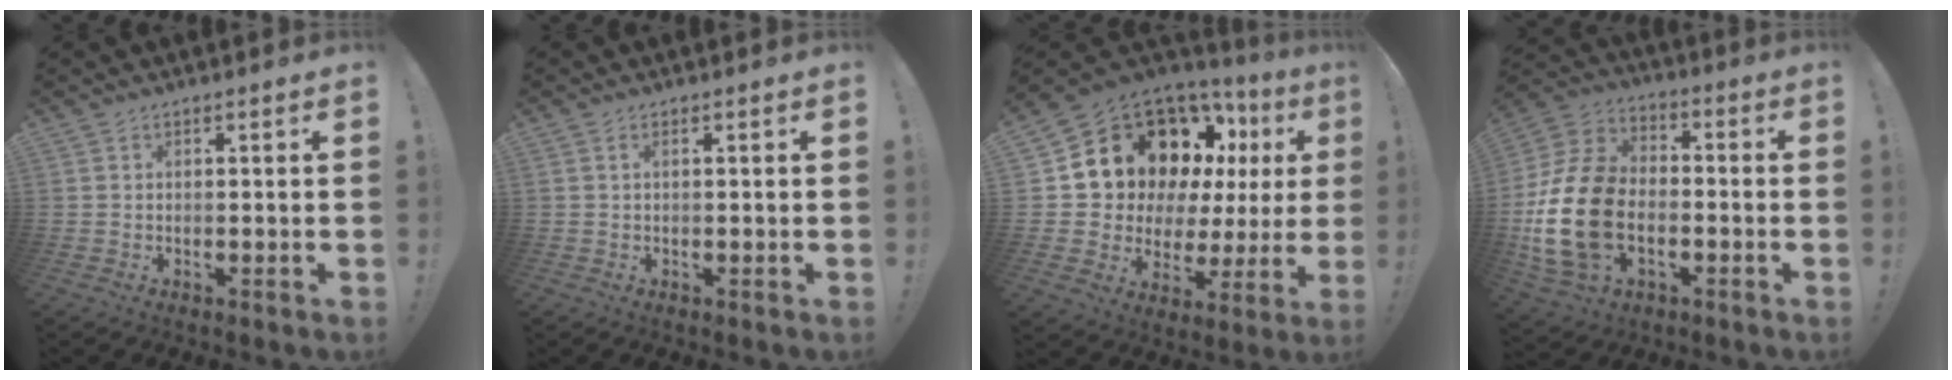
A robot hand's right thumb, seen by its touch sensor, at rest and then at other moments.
{"total": 1.0, "force": [0.4, 0.2, 0.9], "torque": [-0.021, 0.003, 0.008]}
{"total": 16.3, "force": [9.9, 9.6, 8.7], "torque": [-0.136, -0.072, 0.195]}
{"total": 20.6, "force": [-4.6, 14.3, 14.1], "torque": [-0.274, 0.036, -0.070]}